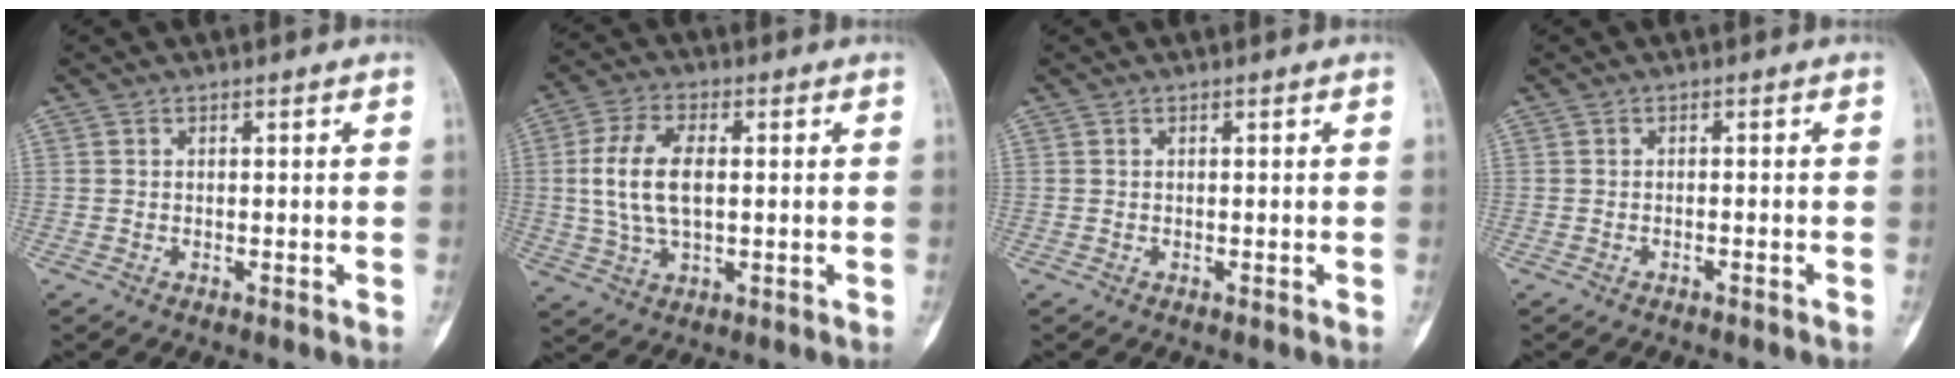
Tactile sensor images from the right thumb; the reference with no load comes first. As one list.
[{"total": 10.6, "force": [0.9, 5.5, 9.0], "torque": [-0.186, 0.007, 0.019]}, {"total": 0.0}, {"total": 0.9, "force": [-0.7, 0.1, 0.5], "torque": [-0.019, 0.011, -0.006]}]